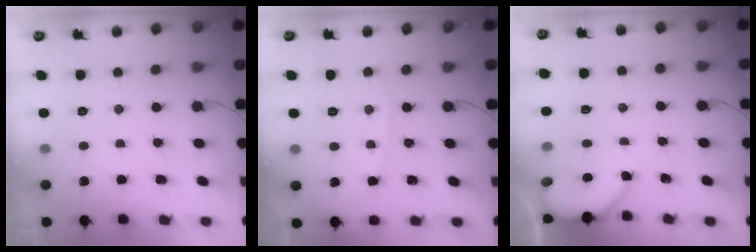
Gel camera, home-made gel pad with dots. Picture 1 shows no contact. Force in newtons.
{"total": 3.7, "press": 3.6, "slide": 0.4}
{"total": 2.9, "press": 2.8, "slide": 0.4}